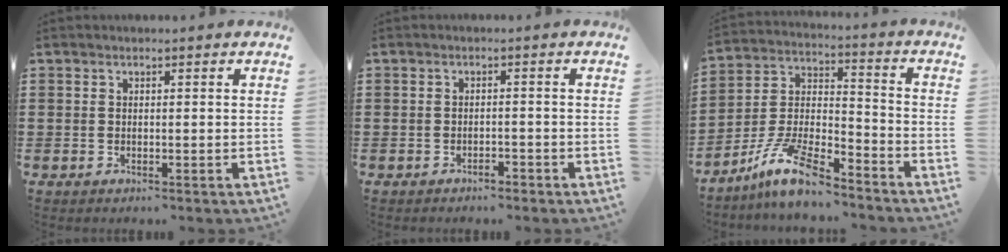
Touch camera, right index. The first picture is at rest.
{"total": 1.4, "force": [-1.3, 0.2, 0.2], "torque": [-0.009, 0.001, -0.028]}
{"total": 11.0, "force": [-8.9, 2.2, 6.1], "torque": [-0.133, 0.018, -0.177]}